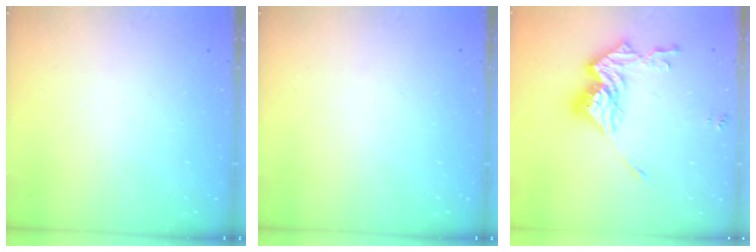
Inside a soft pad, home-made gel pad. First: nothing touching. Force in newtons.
{"total": 0.0}
{"total": 15.8, "press": 15.7, "slide": 1.4}